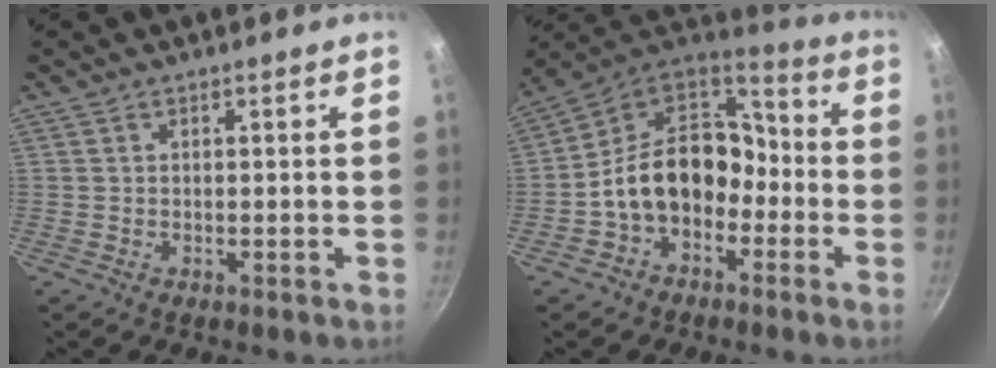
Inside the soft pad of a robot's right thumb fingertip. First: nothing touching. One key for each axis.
{"total": 15.8, "fx": -4.1, "fy": 11.7, "fz": 9.8, "tx": -0.125, "ty": 0.066, "tz": -0.085}